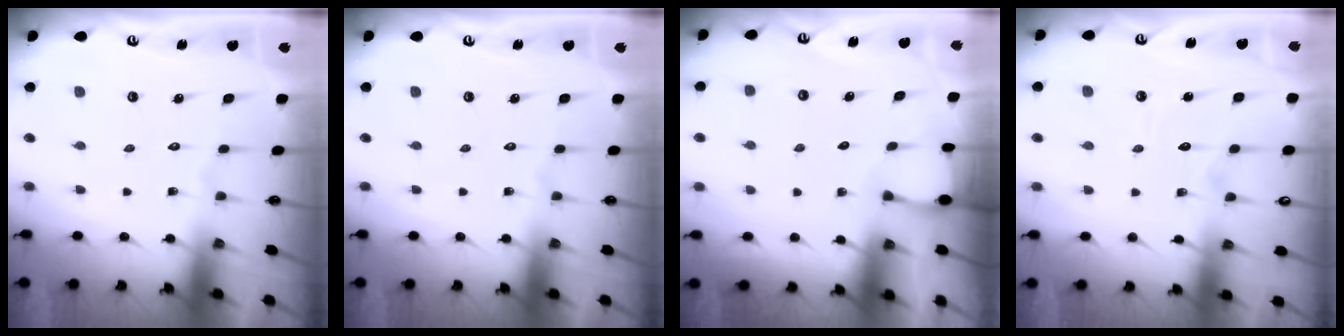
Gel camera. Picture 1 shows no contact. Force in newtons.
{"total": 0.0}
{"total": 1.7, "press": 1.7, "slide": 0.2}
{"total": 5.6, "press": 5.6, "slide": 0.5}